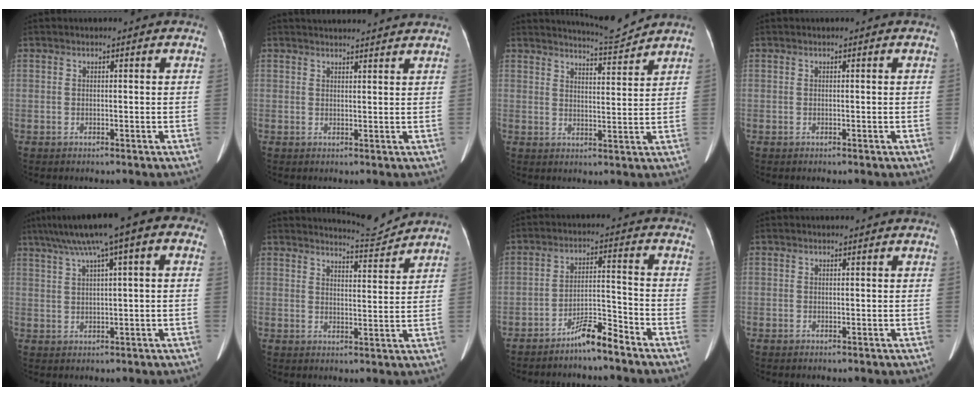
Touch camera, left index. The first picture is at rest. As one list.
[{"total": 10.2, "force": [9.8, 0.5, 3.0], "torque": [-0.033, 0.026, 0.113]}, {"total": 5.7, "force": [5.6, -1.2, 0.3], "torque": [-0.017, -0.018, 0.089]}, {"total": 0.0}, {"total": 12.1, "force": [5.5, 1.7, 10.6], "torque": [-0.166, 0.052, 0.079]}, {"total": 4.6, "force": [4.5, -1.0, -0.6], "torque": [-0.003, -0.023, 0.071]}, {"total": 5.7, "force": [-5.0, 0.2, 2.7], "torque": [-0.048, -0.007, -0.092]}, {"total": 0.6, "force": [-0.4, 0.4, -0.2], "torque": [0.009, 0.006, -0.009]}]